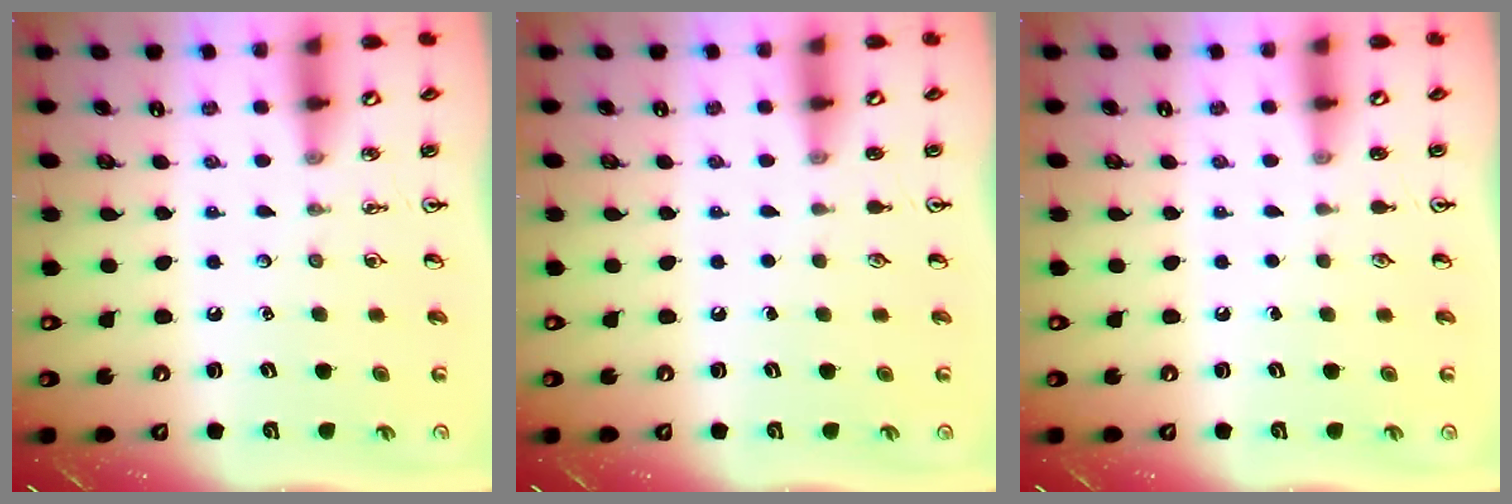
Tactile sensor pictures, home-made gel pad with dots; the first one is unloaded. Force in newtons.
{"total": 0.0}
{"total": 0.0}